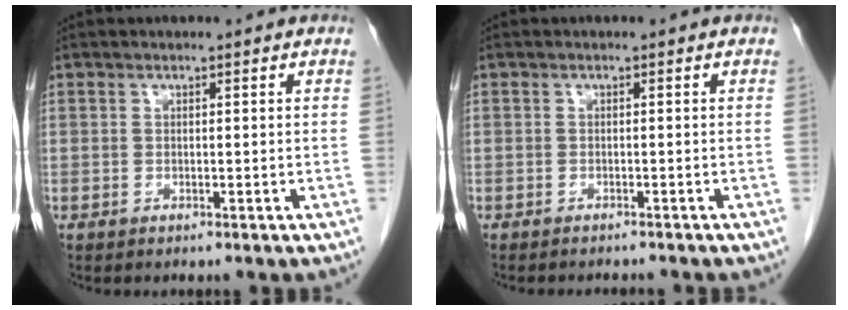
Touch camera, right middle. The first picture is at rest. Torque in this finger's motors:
{"motor_torque": [0.05, -0.02, 0.00, 0.01]}